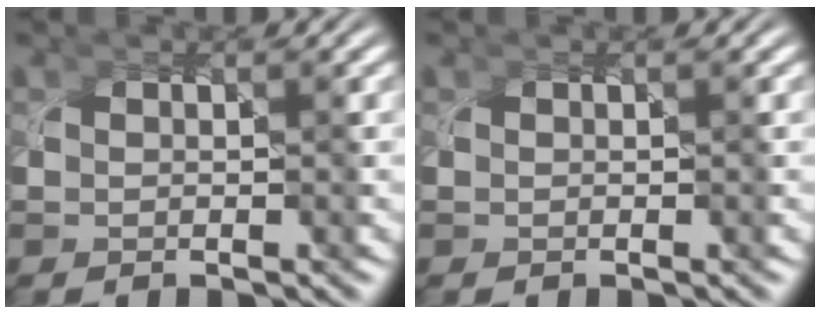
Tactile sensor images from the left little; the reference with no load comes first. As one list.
[{"total": 0.0}]